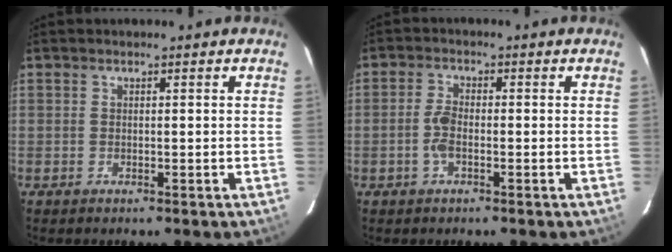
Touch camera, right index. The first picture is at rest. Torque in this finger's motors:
{"motor_torque": [0.48, -0.06, 0.31, 0.08]}